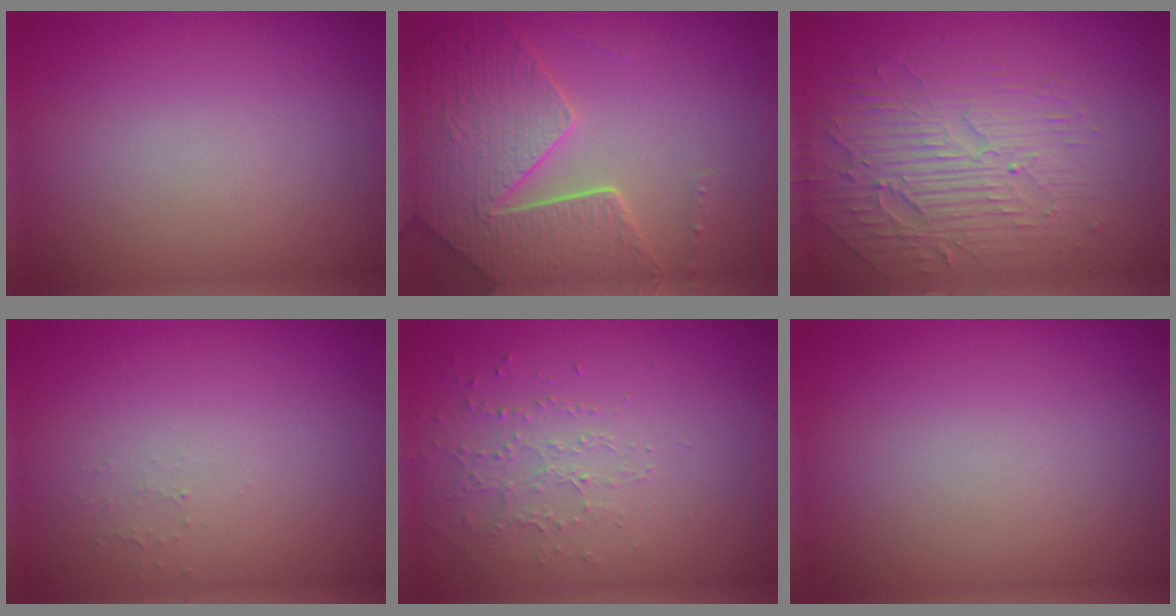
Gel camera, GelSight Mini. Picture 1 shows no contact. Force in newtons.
{"total": 6.9, "press": 5.4, "slide": 4.4}
{"total": 4.4, "press": 3.9, "slide": 2.2}
{"total": 0.5, "press": 0.5, "slide": 0.1}
{"total": 1.3, "press": 1.0, "slide": 0.8}
{"total": 0.0}